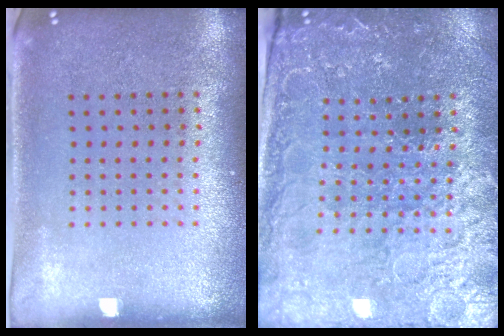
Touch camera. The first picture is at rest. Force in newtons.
{"total": 3.2, "press": 3.2, "slide": 0.4}